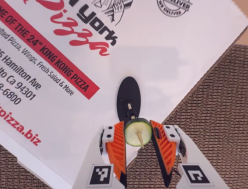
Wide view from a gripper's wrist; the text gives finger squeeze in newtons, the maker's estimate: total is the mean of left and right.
{"total": 8.6, "left": 8.8, "right": 8.5}